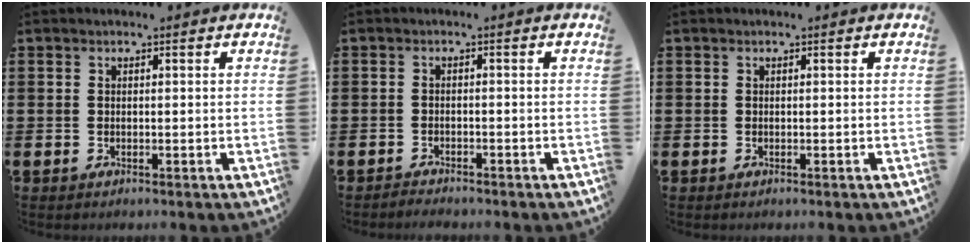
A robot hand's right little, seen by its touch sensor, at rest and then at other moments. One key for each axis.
{"total": 1.2, "fx": -1.2, "fy": 0.0, "fz": -0.1, "tx": -0.001, "ty": 0.003, "tz": -0.026}
{"total": 0.0}